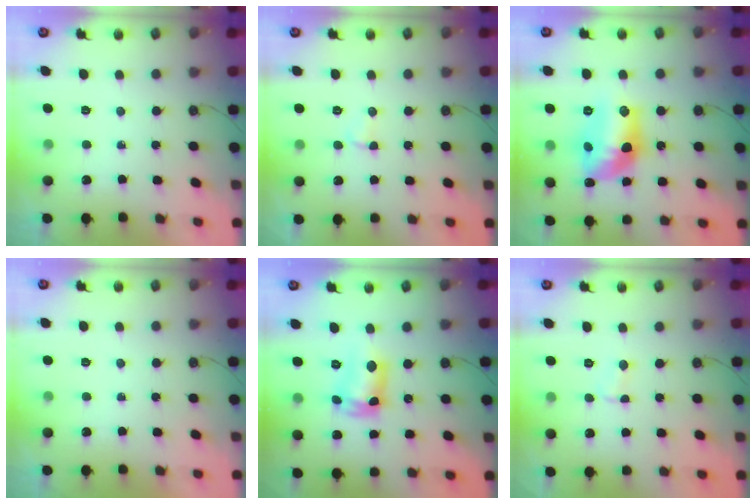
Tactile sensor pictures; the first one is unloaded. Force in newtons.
{"total": 2.5, "press": 2.4, "slide": 0.7}
{"total": 17.5, "press": 17.1, "slide": 3.8}
{"total": 0.0}
{"total": 11.3, "press": 10.6, "slide": 3.7}
{"total": 2.1, "press": 2.1, "slide": 0.2}